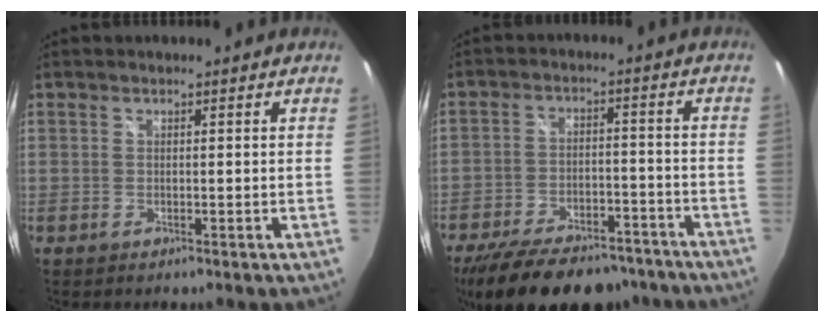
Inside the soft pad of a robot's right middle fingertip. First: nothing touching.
{"total": 22.8, "force": [-18.2, 9.2, 10.3], "torque": [-0.209, -0.001, -0.252]}